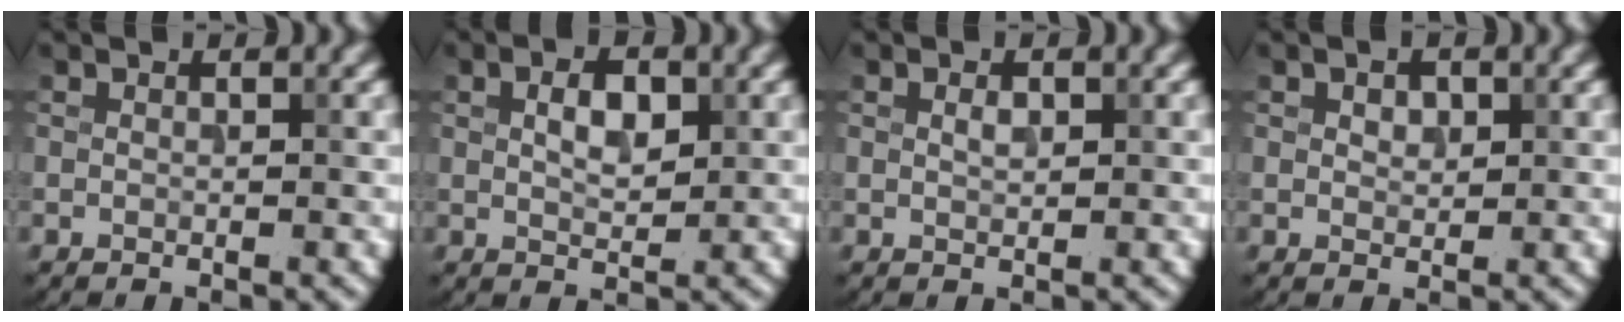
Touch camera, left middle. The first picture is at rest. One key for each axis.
{"total": 2.8, "fx": 0.7, "fy": 1.5, "fz": 2.2, "tx": -0.042, "ty": 0.002, "tz": 0.013}
{"total": 0.9, "fx": 0.3, "fy": 0.5, "fz": 0.7, "tx": -0.015, "ty": 0.001, "tz": 0.006}
{"total": 1.3, "fx": 0.5, "fy": 0.9, "fz": 0.7, "tx": -0.014, "ty": 0.000, "tz": 0.010}